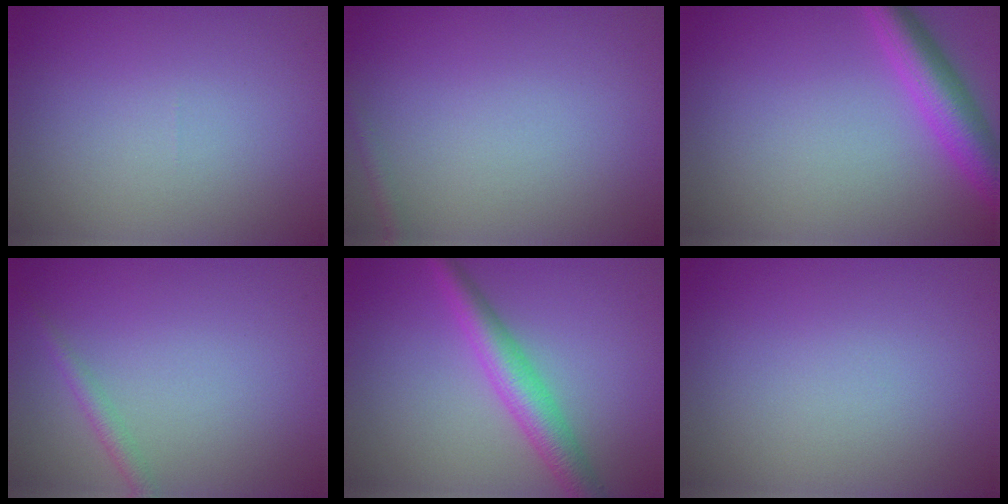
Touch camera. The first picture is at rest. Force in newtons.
{"total": 0.8, "press": 0.8, "slide": 0.1}
{"total": 4.5, "press": 4.5, "slide": 0.2}
{"total": 1.3, "press": 1.3, "slide": 0.1}
{"total": 4.2, "press": 4.2, "slide": 0.1}
{"total": 0.0}